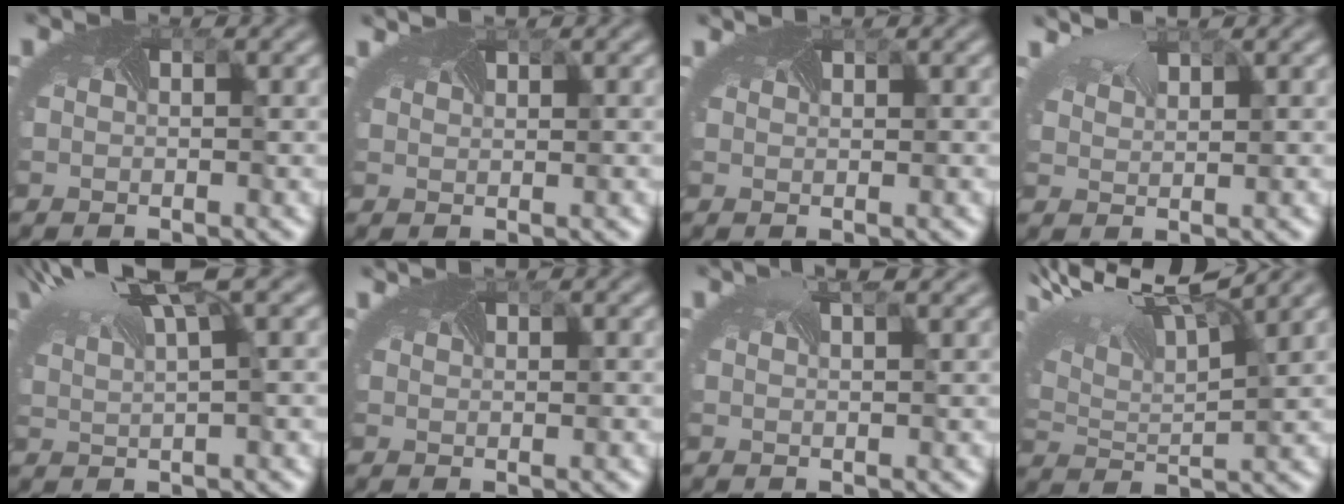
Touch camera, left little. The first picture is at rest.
{"total": 1.3, "force": [1.2, -0.1, 0.2], "torque": [-0.001, 0.001, 0.008]}
{"total": 0.8, "force": [0.7, -0.3, -0.1], "torque": [0.002, -0.005, 0.004]}
{"total": 3.0, "force": [2.7, 0.3, 1.2], "torque": [-0.029, 0.014, 0.036]}
{"total": 6.9, "force": [4.4, 1.6, 5.0], "torque": [-0.119, 0.013, 0.090]}
{"total": 1.0, "force": [1.0, -0.2, 0.1], "torque": [-0.002, -0.002, 0.006]}
{"total": 3.3, "force": [2.3, 1.0, 2.2], "torque": [-0.017, 0.011, 0.015]}
{"total": 12.5, "force": [7.3, 4.7, 9.0], "torque": [-0.194, 0.038, 0.119]}